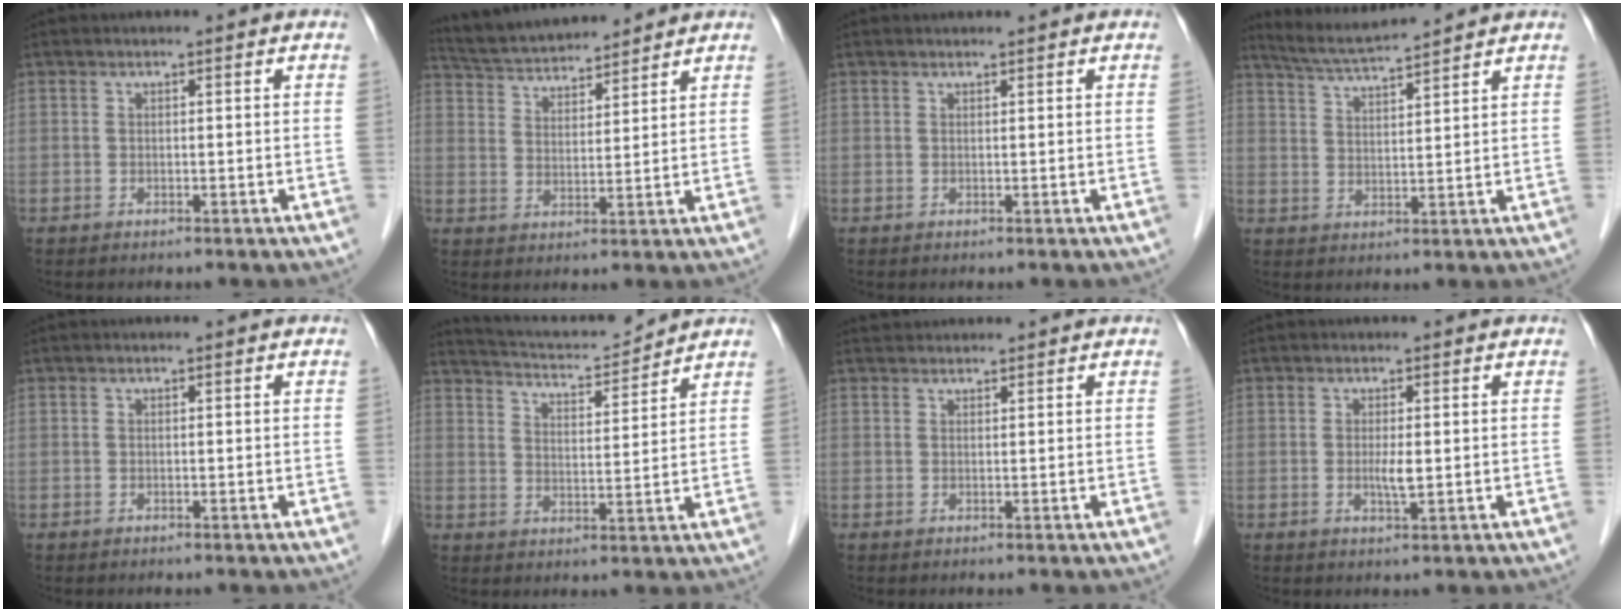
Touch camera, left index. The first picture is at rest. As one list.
[{"total": 12.2, "force": [11.5, 2.0, 3.7], "torque": [-0.071, 0.024, 0.197]}, {"total": 0.7, "force": [0.7, -0.1, 0.1], "torque": [-0.005, 0.005, 0.014]}, {"total": 7.3, "force": [6.9, -1.0, 2.3], "torque": [-0.055, 0.011, 0.127]}, {"total": 0.0}, {"total": 9.5, "force": [9.3, -0.1, 1.6], "torque": [-0.040, 0.003, 0.153]}, {"total": 2.2, "force": [2.1, 0.5, 0.1], "torque": [-0.004, 0.025, 0.038]}, {"total": 2.0, "force": [-0.1, 0.2, 2.0], "torque": [-0.041, -0.007, -0.001]}]